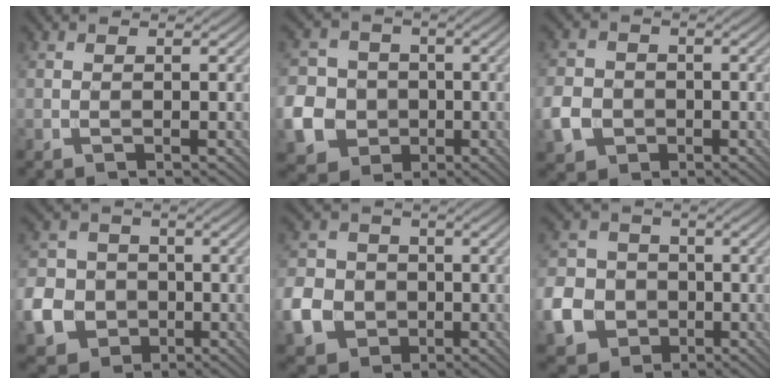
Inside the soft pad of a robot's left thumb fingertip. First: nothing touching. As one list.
[{"total": 9.4, "force": [-2.4, 8.4, 3.4], "torque": [-0.104, -0.027, -0.070]}, {"total": 5.2, "force": [-1.8, 4.4, 2.2], "torque": [-0.057, -0.006, -0.047]}, {"total": 8.2, "force": [-2.6, 7.0, 3.2], "torque": [-0.092, -0.023, -0.068]}, {"total": 7.6, "force": [-2.4, 6.5, 3.3], "torque": [-0.092, -0.015, -0.056]}, {"total": 8.5, "force": [-2.9, 7.2, 3.6], "torque": [-0.103, -0.024, -0.069]}]